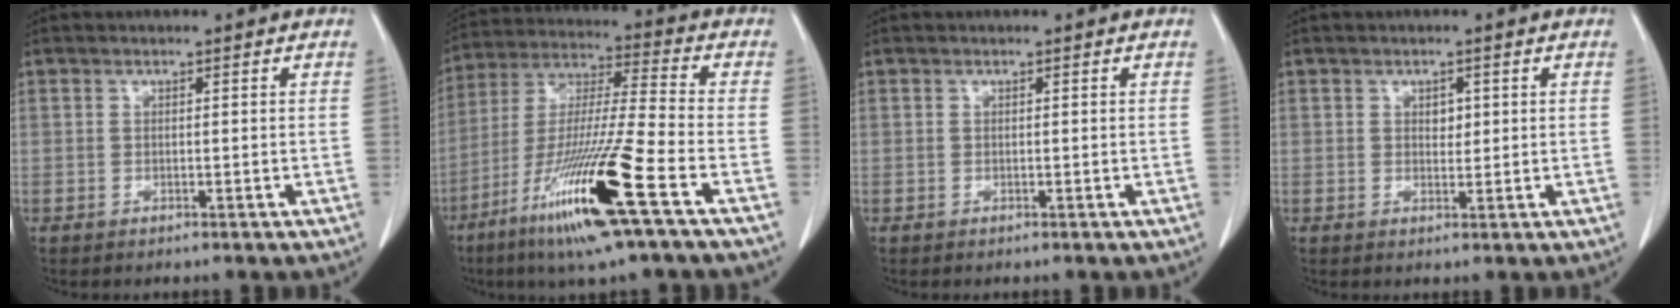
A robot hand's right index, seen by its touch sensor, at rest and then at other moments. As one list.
[{"total": 17.9, "force": [-8.9, -0.5, 15.5], "torque": [-0.330, -0.041, -0.172]}, {"total": 0.0}, {"total": 1.6, "force": [0.5, 1.1, 1.1], "torque": [-0.013, -0.002, 0.008]}]